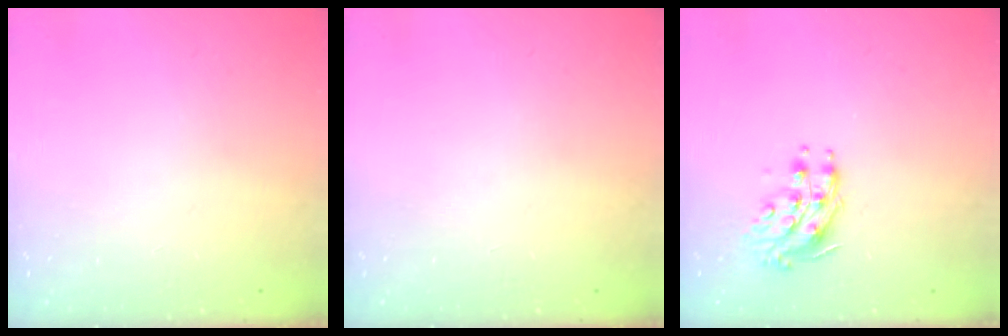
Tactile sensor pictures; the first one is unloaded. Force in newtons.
{"total": 0.0}
{"total": 9.0, "press": 9.0, "slide": 0.1}